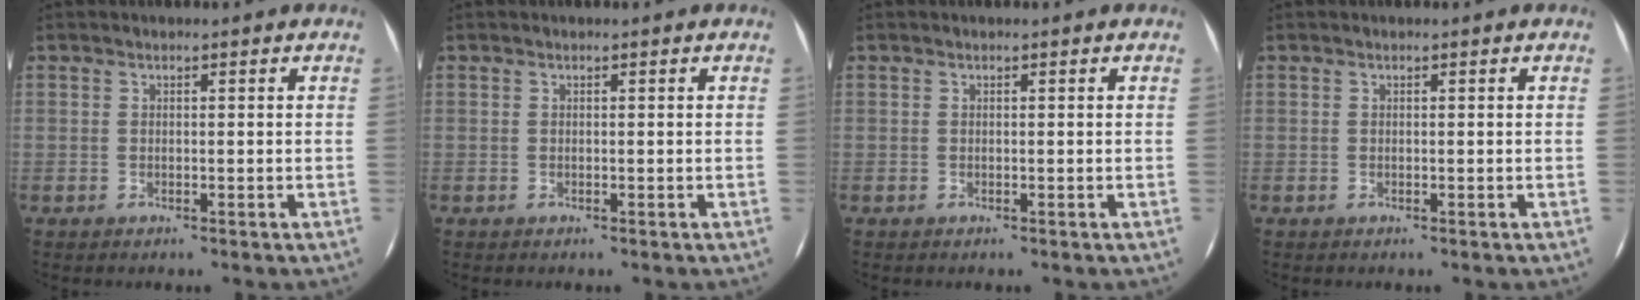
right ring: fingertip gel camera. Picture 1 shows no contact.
{"total": 0.0}
{"total": 0.0}
{"total": 0.0}